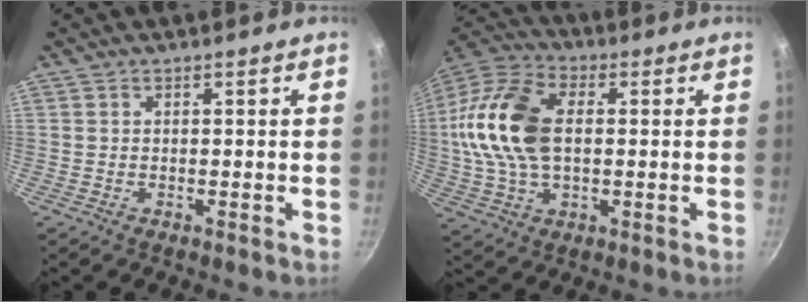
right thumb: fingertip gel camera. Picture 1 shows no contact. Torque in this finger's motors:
{"motor_torque": [2.17, 2.83, 0.63, -0.33, 0.54]}